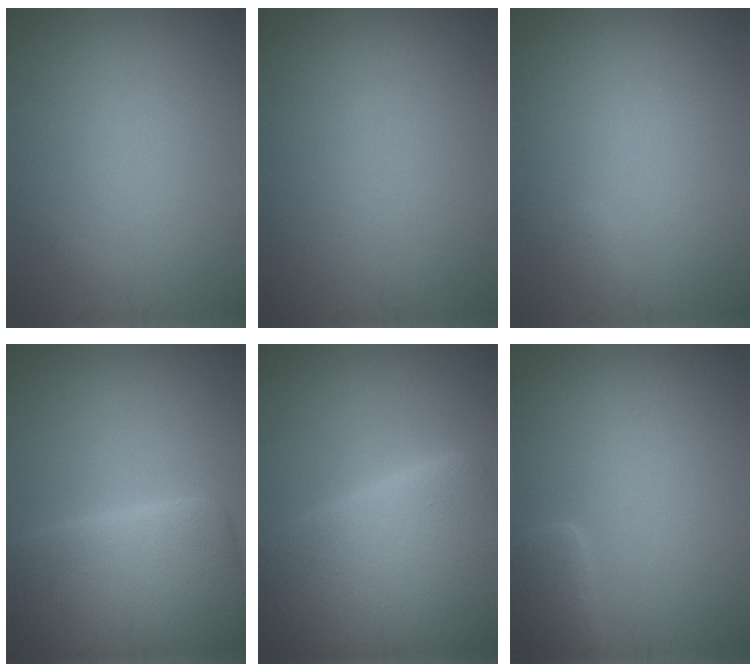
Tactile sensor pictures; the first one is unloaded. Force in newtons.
{"total": 0.0}
{"total": 0.5, "press": 0.5, "slide": 0.0}
{"total": 11.5, "press": 11.5, "slide": 0.4}
{"total": 15.8, "press": 15.7, "slide": 0.9}
{"total": 2.6, "press": 2.6, "slide": 0.3}